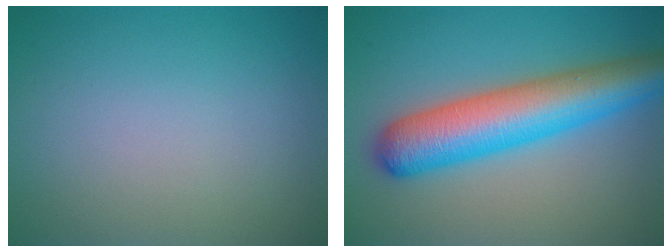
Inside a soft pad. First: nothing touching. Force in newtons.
{"total": 8.9, "press": 8.9, "slide": 0.3}